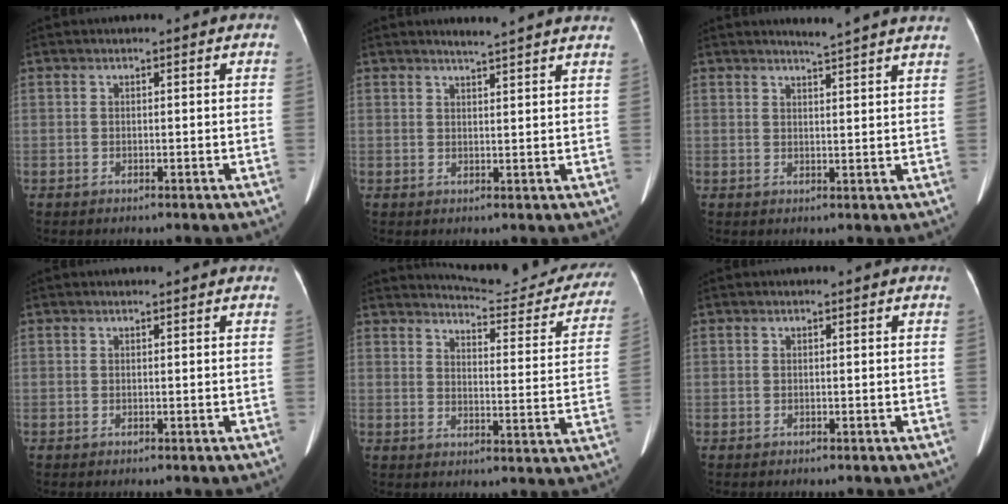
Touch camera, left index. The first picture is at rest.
{"total": 7.5, "force": [6.9, -0.4, 2.8], "torque": [-0.040, 0.007, 0.070]}
{"total": 7.1, "force": [6.6, -1.0, 2.4], "torque": [-0.035, -0.002, 0.069]}
{"total": 0.7, "force": [0.7, 0.1, 0.2], "torque": [-0.007, 0.007, 0.008]}
{"total": 19.3, "force": [18.6, 2.5, 4.8], "torque": [-0.049, -0.080, 0.208]}
{"total": 0.0}